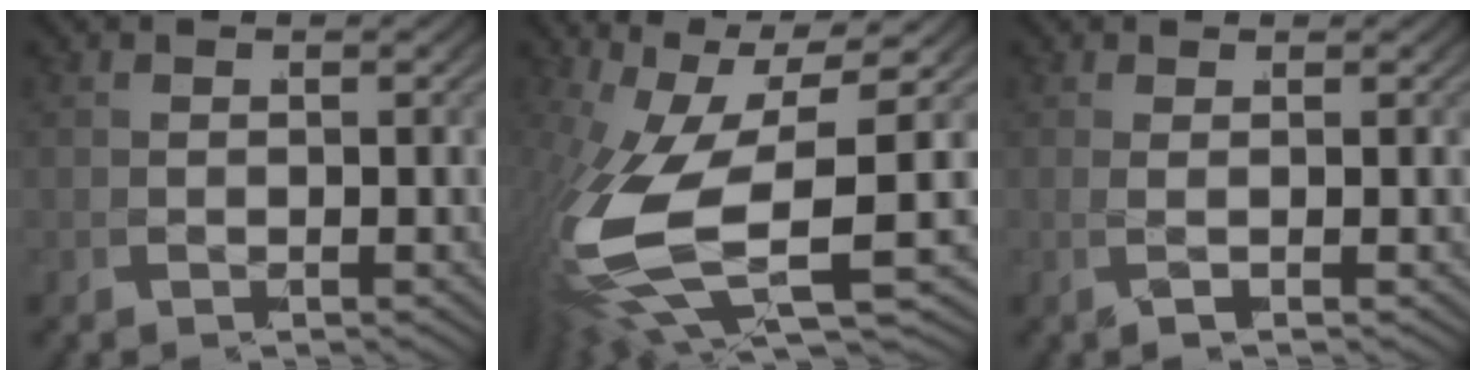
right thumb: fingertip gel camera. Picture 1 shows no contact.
{"total": 14.3, "force": [0.0, 7.6, 12.1], "torque": [-0.277, -0.062, 0.035]}
{"total": 1.0, "force": [0.3, -0.3, 0.9], "torque": [-0.028, -0.002, 0.008]}